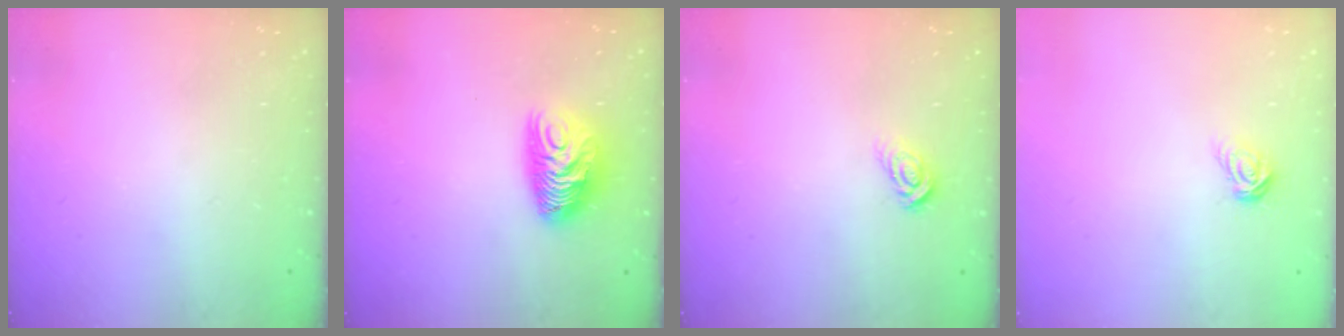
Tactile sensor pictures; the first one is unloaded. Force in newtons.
{"total": 10.3, "press": 10.3, "slide": 0.5}
{"total": 5.9, "press": 5.9, "slide": 0.4}
{"total": 5.0, "press": 5.0, "slide": 0.5}